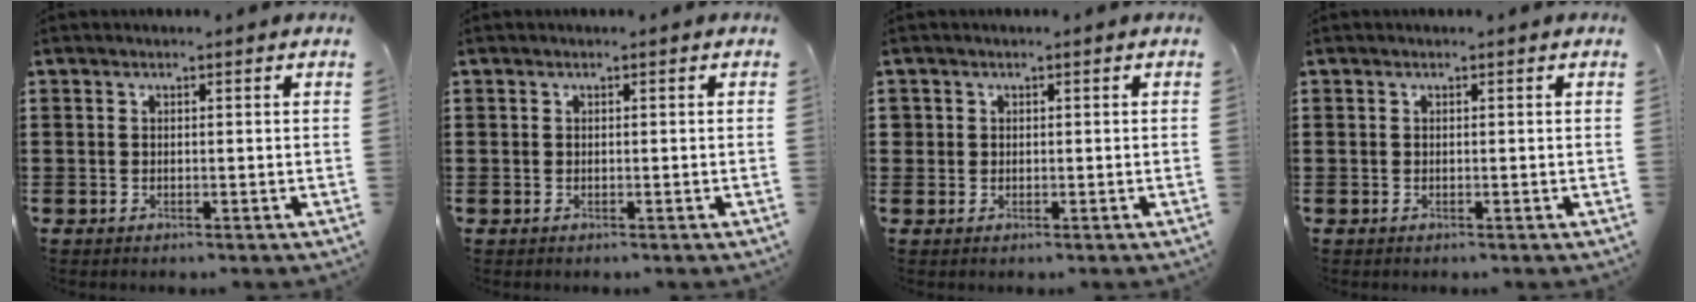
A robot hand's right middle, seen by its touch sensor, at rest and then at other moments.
{"total": 0.0}
{"total": 1.1, "force": [0.4, 1.1, 0.1], "torque": [-0.006, 0.004, 0.007]}
{"total": 0.0}